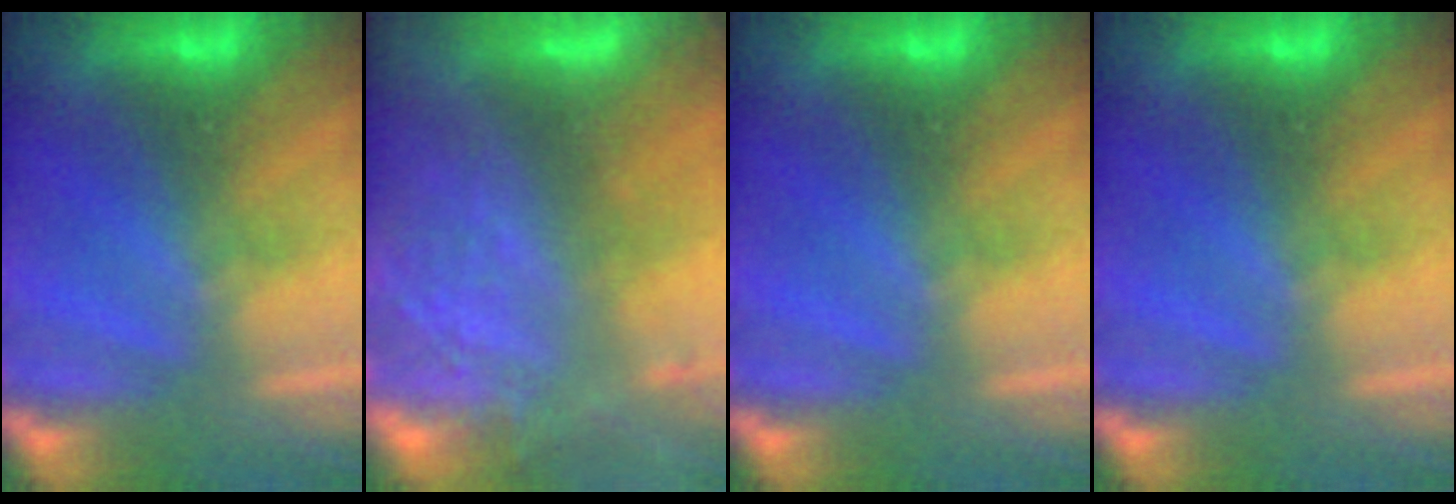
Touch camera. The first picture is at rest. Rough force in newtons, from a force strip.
{"total": 6.0}
{"total": 0.0}
{"total": 0.0}